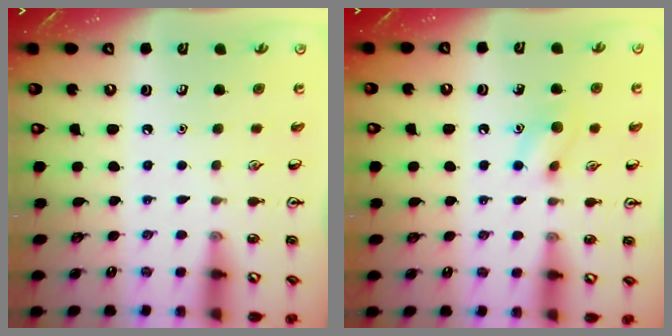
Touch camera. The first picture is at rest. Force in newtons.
{"total": 8.1, "press": 8.0, "slide": 1.2}